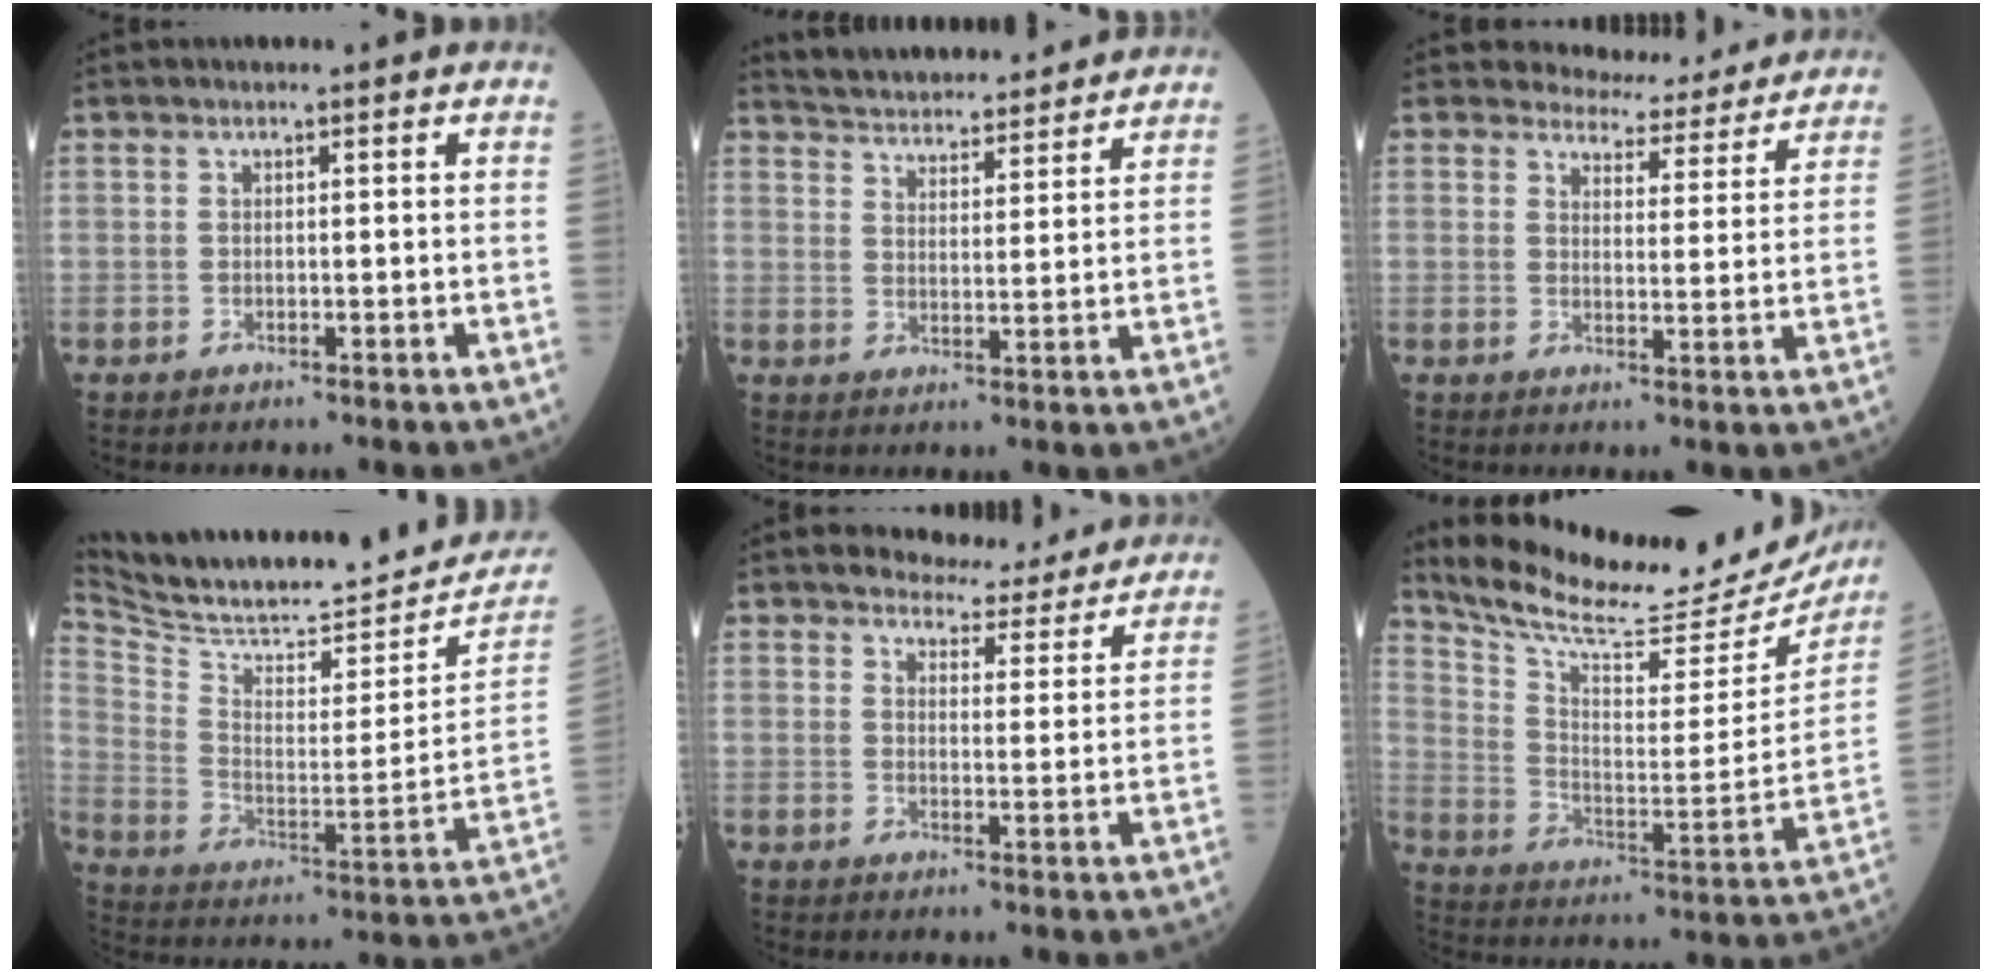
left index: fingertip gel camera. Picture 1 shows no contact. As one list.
[{"total": 17.2, "force": [16.3, 2.6, 4.7], "torque": [-0.073, 0.026, 0.232]}, {"total": 10.4, "force": [10.0, 2.6, 0.8], "torque": [0.003, -0.013, 0.110]}, {"total": 23.8, "force": [22.8, 3.6, 5.8], "torque": [-0.103, -0.077, 0.329]}, {"total": 8.8, "force": [8.5, 2.1, 0.9], "torque": [-0.005, -0.010, 0.099]}, {"total": 24.8, "force": [23.2, 3.9, 7.7], "torque": [-0.134, -0.076, 0.321]}]